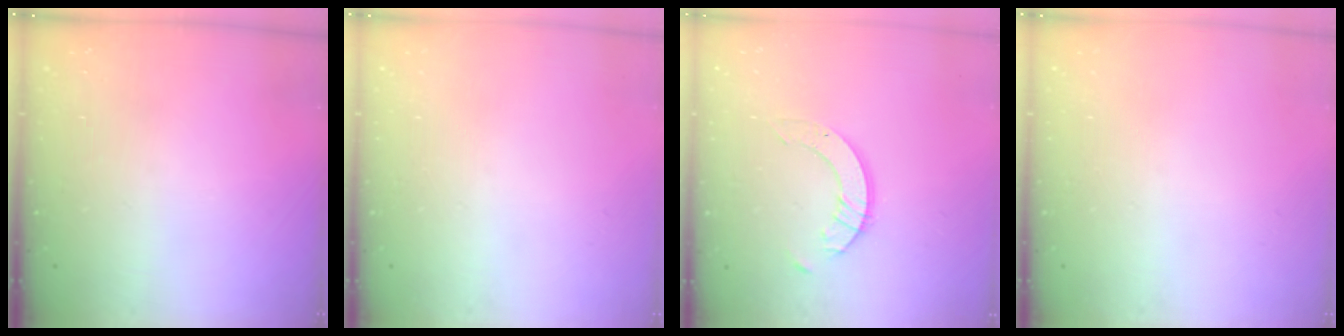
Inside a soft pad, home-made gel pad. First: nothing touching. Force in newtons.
{"total": 0.0}
{"total": 3.7, "press": 3.7, "slide": 0.3}
{"total": 0.0}